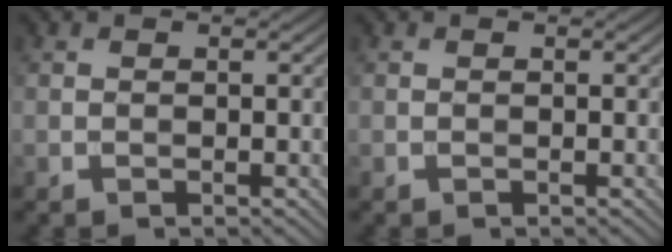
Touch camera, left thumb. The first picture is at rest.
{"total": 0.0}